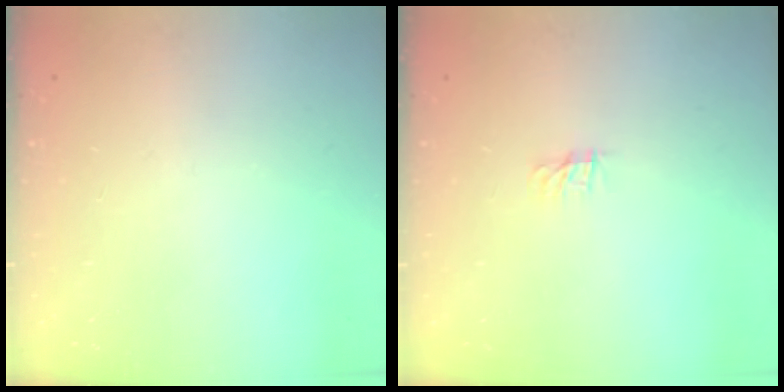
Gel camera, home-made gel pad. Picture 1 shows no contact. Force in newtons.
{"total": 0.0}